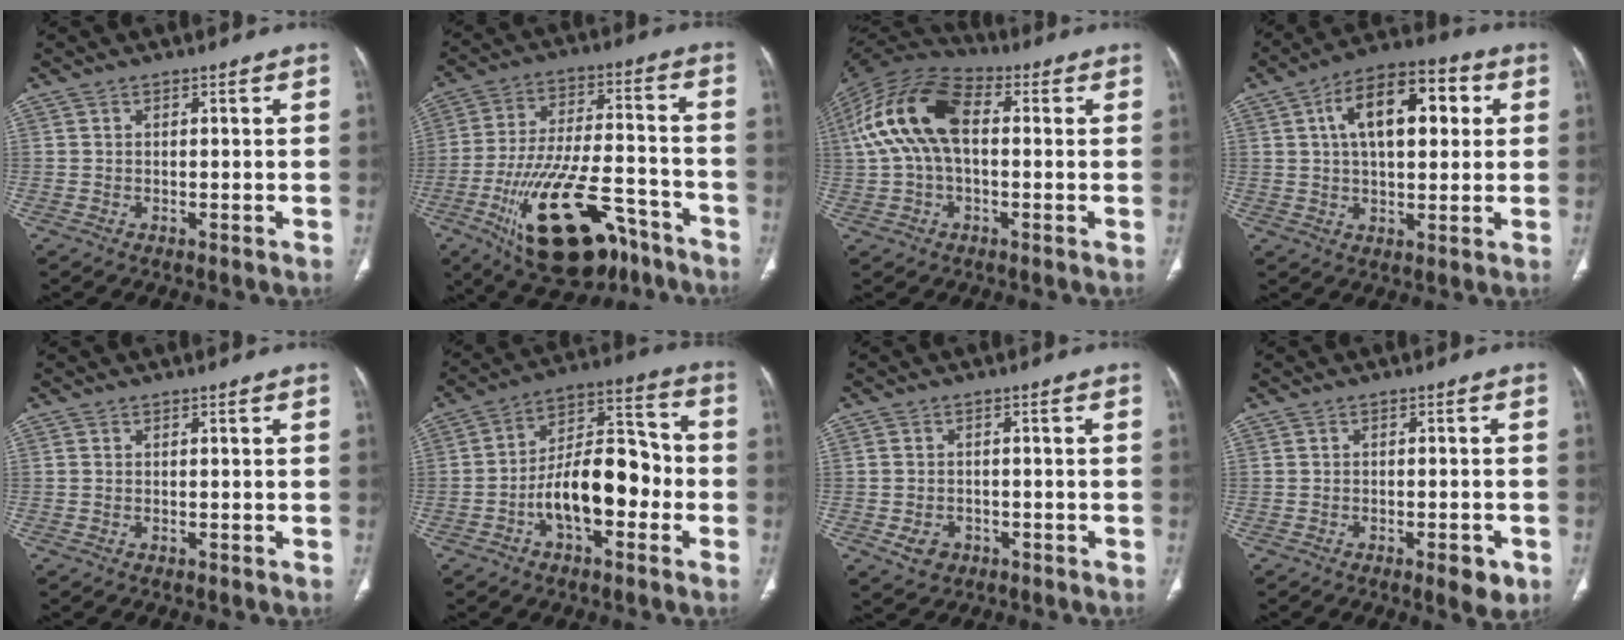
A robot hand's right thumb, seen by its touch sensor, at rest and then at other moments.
{"total": 23.8, "force": [-12.6, 10.5, 17.2], "torque": [-0.309, 0.054, -0.198]}
{"total": 16.5, "force": [1.9, 9.4, 13.4], "torque": [-0.270, 0.041, 0.026]}
{"total": 15.3, "force": [3.9, 7.9, 12.5], "torque": [-0.179, 0.020, 0.057]}
{"total": 0.0}
{"total": 15.4, "force": [-4.2, 8.0, 12.5], "torque": [-0.184, 0.050, -0.074]}
{"total": 4.0, "force": [-1.6, 3.2, 1.8], "torque": [-0.025, 0.009, -0.018]}
{"total": 4.5, "force": [-2.3, 1.7, 3.6], "torque": [-0.040, 0.003, -0.026]}